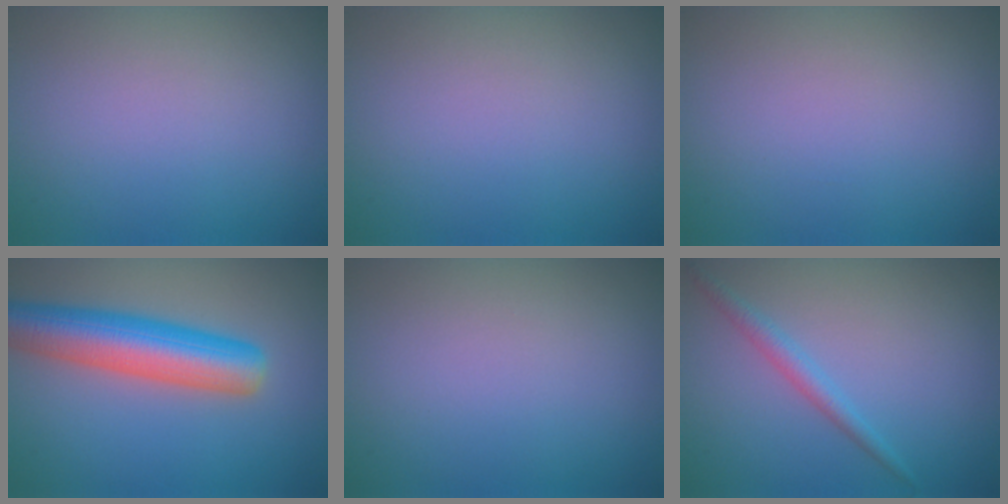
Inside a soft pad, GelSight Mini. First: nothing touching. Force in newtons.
{"total": 0.0}
{"total": 0.0}
{"total": 7.8, "press": 7.8, "slide": 0.2}
{"total": 0.0}
{"total": 1.7, "press": 1.7, "slide": 0.1}